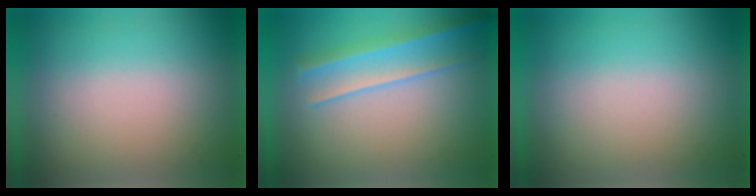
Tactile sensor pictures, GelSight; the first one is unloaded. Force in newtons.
{"total": 2.2}
{"total": 0.0}